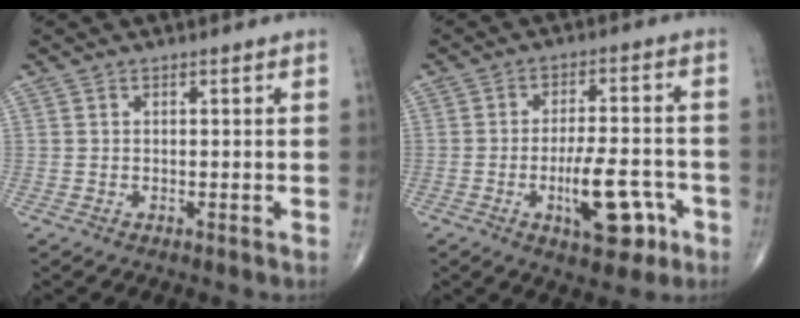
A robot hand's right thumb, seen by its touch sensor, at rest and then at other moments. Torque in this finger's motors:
{"motor_torque": [2.58, 2.43, 0.97, -1.18, 0.43]}